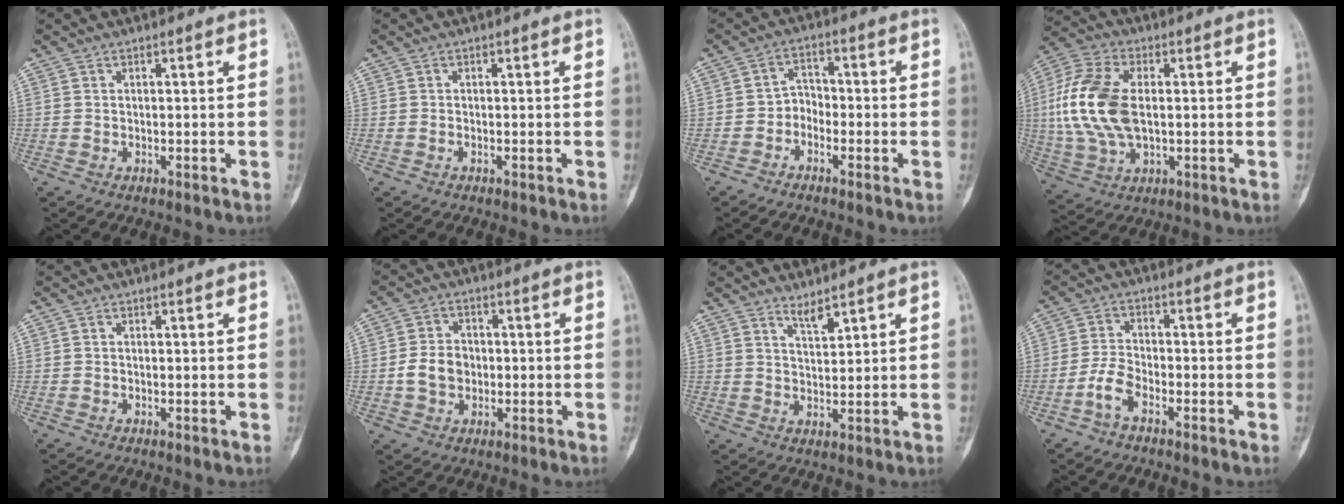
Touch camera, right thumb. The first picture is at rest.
{"total": 0.0}
{"total": 2.1, "force": [-1.0, 1.6, 0.8], "torque": [0.005, 0.014, -0.027]}
{"total": 16.3, "force": [0.8, 9.5, 13.2], "torque": [-0.287, 0.009, 0.016]}
{"total": 0.0}
{"total": 6.3, "force": [-0.8, 5.1, 3.7], "torque": [-0.054, 0.013, -0.019]}
{"total": 2.7, "force": [2.4, 0.4, 1.4], "torque": [-0.020, -0.026, 0.047]}
{"total": 4.5, "force": [-2.8, 2.0, 2.9], "torque": [-0.061, 0.023, -0.058]}